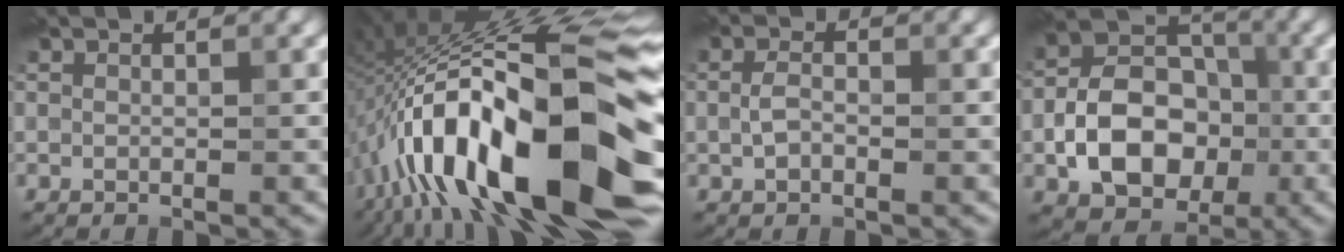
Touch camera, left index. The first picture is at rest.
{"total": 20.1, "force": [-4.6, 5.7, 18.7], "torque": [-0.296, 0.055, -0.094]}
{"total": 1.4, "force": [-0.3, 0.7, 1.2], "torque": [-0.032, 0.010, -0.010]}
{"total": 8.6, "force": [-2.3, 6.0, 5.7], "torque": [-0.095, 0.006, -0.042]}